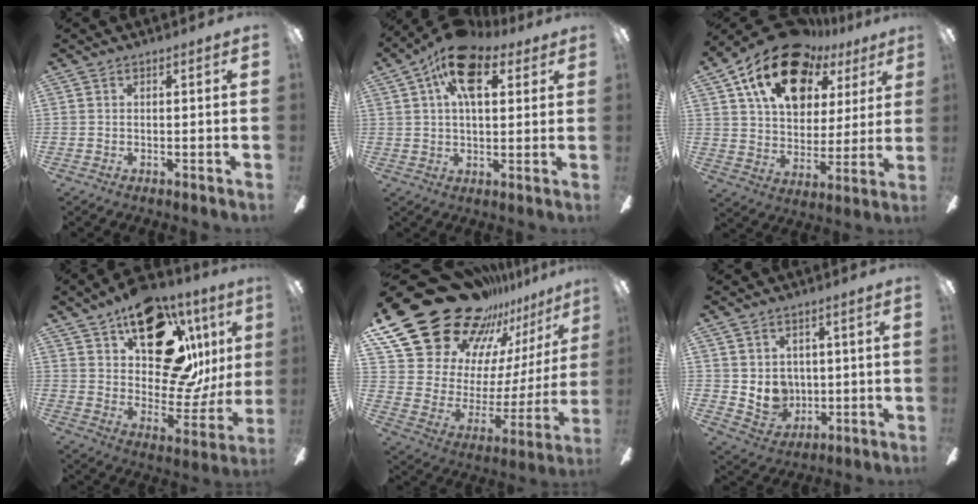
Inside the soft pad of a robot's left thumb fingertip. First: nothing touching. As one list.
[{"total": 22.6, "force": [12.8, 11.6, 14.6], "torque": [-0.259, -0.049, 0.223]}, {"total": 21.6, "force": [12.8, 12.4, 12.2], "torque": [-0.211, -0.062, 0.228]}, {"total": 25.8, "force": [13.6, 14.4, 16.5], "torque": [-0.217, -0.068, 0.243]}, {"total": 27.8, "force": [21.8, 13.3, 10.8], "torque": [-0.195, -0.163, 0.418]}, {"total": 6.9, "force": [1.6, 6.5, 1.6], "torque": [-0.034, -0.010, 0.037]}]